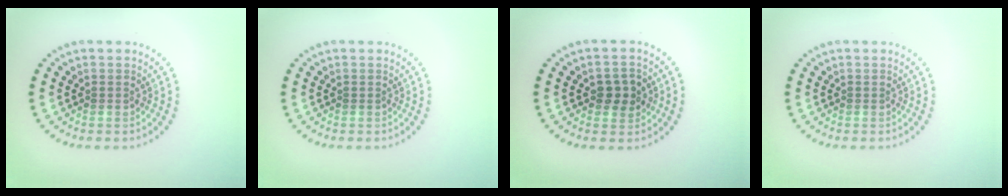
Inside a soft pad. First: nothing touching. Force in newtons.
{"total": 0.0}
{"total": 2.5, "press": 2.5, "slide": 0.4}
{"total": 0.0}